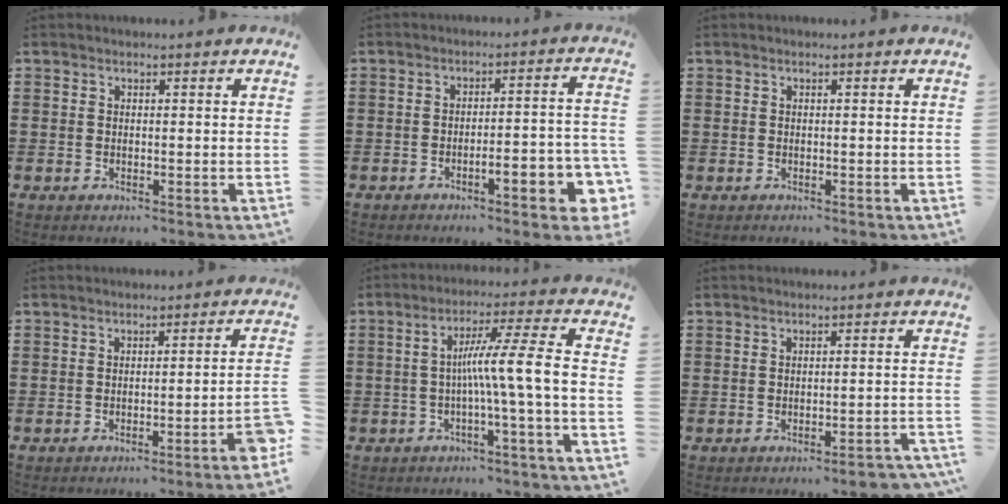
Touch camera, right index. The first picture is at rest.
{"total": 5.8, "force": [-3.2, 1.1, 4.7], "torque": [-0.068, -0.008, -0.056]}
{"total": 0.0}
{"total": 3.0, "force": [-2.1, -0.5, 2.1], "torque": [-0.034, -0.011, -0.039]}
{"total": 9.0, "force": [-1.7, -0.5, 8.8], "torque": [-0.156, -0.001, -0.036]}
{"total": 2.1, "force": [-1.9, 0.0, 1.1], "torque": [-0.020, 0.000, -0.038]}